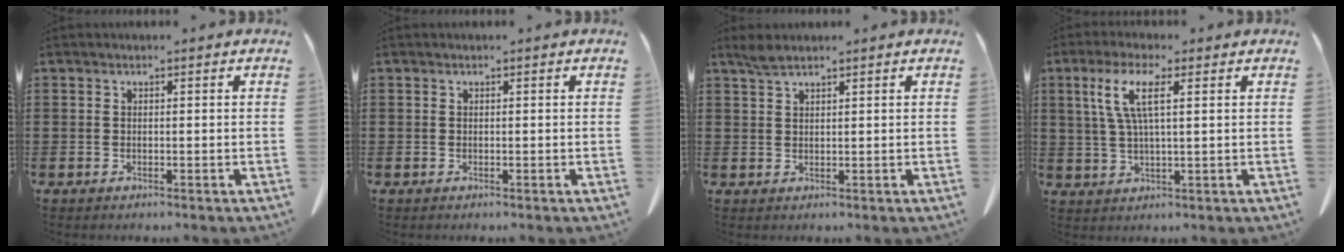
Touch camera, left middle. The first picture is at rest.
{"total": 0.0}
{"total": 2.1, "force": [1.7, 0.4, 1.2], "torque": [-0.029, -0.001, 0.032]}
{"total": 6.3, "force": [2.4, 1.3, 5.7], "torque": [-0.125, 0.003, 0.037]}